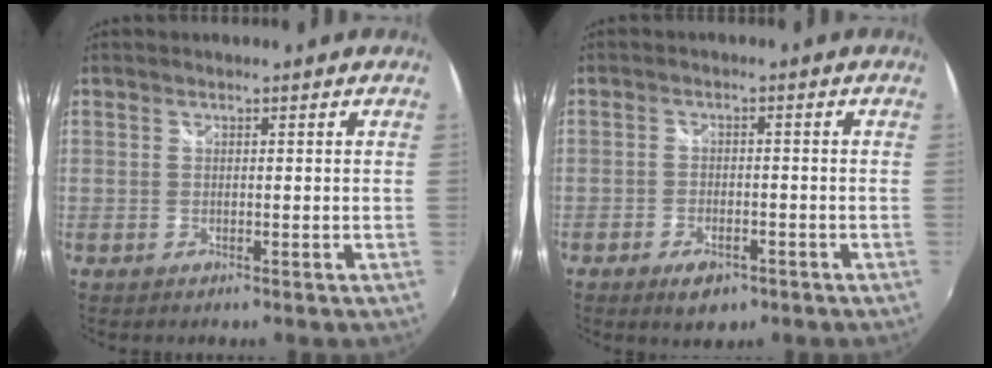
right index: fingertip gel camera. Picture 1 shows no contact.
{"total": 5.4, "force": [-3.4, 2.8, 3.0], "torque": [-0.073, -0.005, -0.053]}